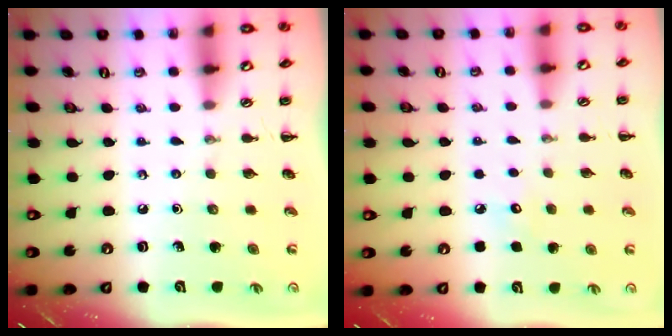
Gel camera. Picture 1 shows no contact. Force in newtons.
{"total": 3.8, "press": 3.7, "slide": 0.9}